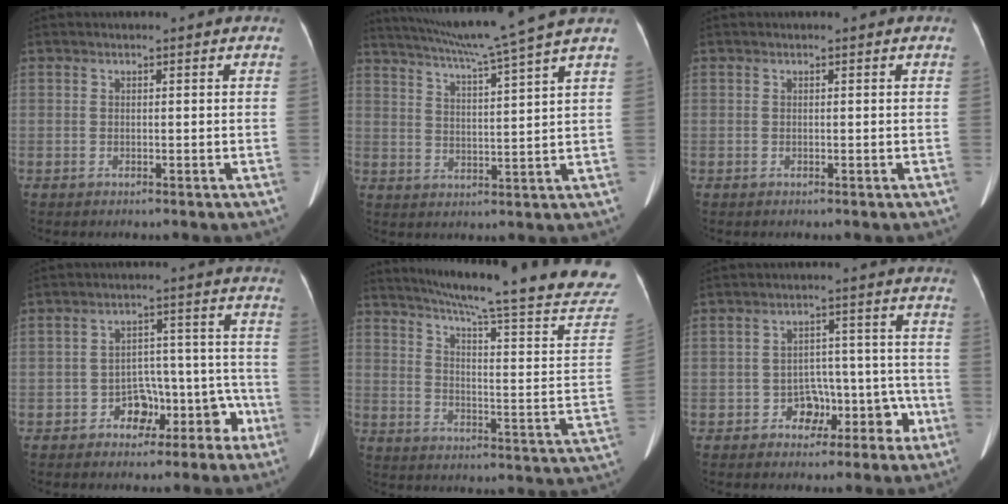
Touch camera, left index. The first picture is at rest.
{"total": 13.1, "force": [11.1, -2.9, 6.5], "torque": [-0.116, -0.014, 0.165]}
{"total": 0.0}
{"total": 7.1, "force": [-4.2, 4.8, 3.1], "torque": [-0.037, 0.050, -0.055]}
{"total": 28.5, "force": [24.8, 0.8, 14.1], "torque": [-0.207, -0.090, 0.303]}
{"total": 6.2, "force": [-3.1, 4.7, 2.7], "torque": [-0.027, 0.043, -0.038]}